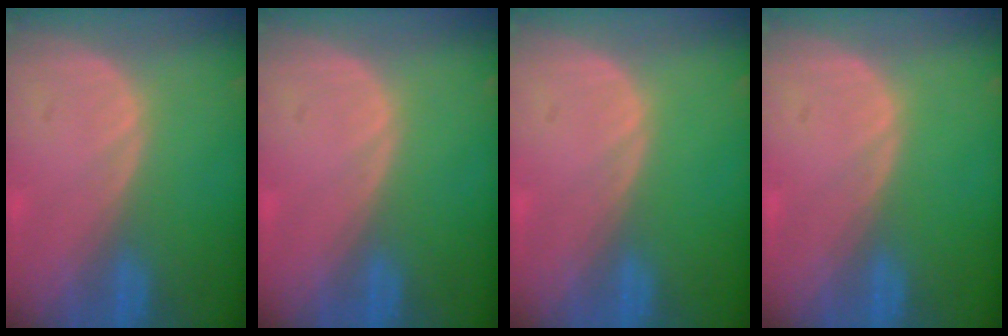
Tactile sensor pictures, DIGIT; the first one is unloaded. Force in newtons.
{"total": 0.0}
{"total": 0.0}
{"total": 0.0}